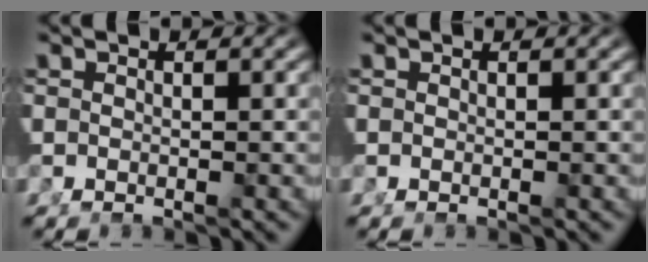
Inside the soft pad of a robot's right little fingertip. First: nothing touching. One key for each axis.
{"total": 0.0}